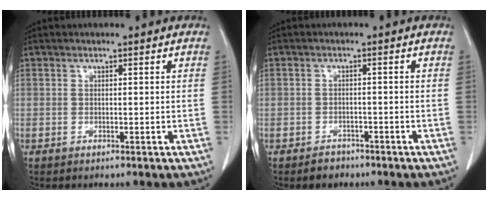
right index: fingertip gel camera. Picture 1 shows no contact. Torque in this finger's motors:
{"motor_torque": [-1.34, 0.00, -0.45, -0.21]}